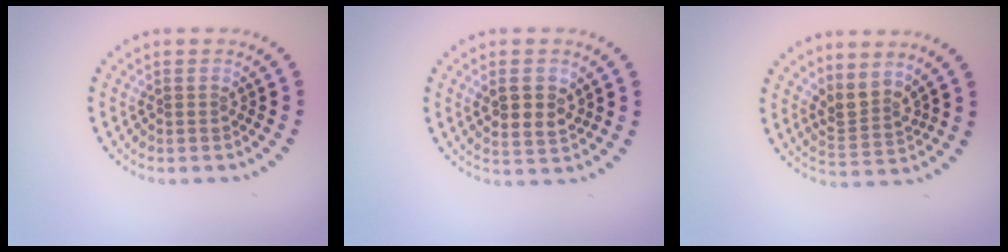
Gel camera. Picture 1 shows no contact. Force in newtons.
{"total": 3.0, "press": 3.0, "slide": 0.6}
{"total": 2.8, "press": 2.0, "slide": 2.0}